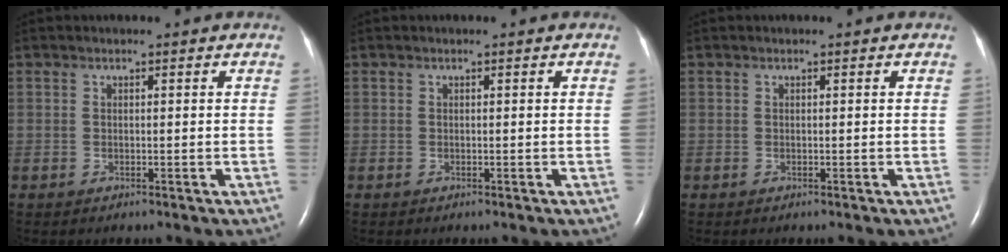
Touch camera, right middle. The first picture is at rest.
{"total": 0.0}
{"total": 0.0}